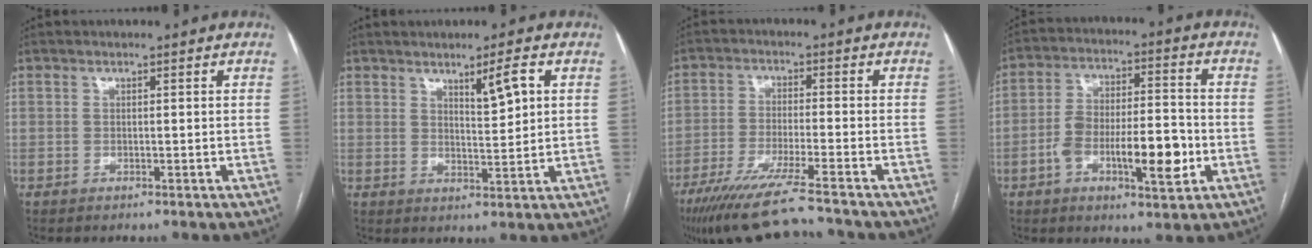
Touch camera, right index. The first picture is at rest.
{"total": 4.4, "force": [2.1, 0.5, 3.9], "torque": [-0.064, -0.007, 0.038]}
{"total": 14.3, "force": [-11.9, 0.2, 7.8], "torque": [-0.133, -0.040, -0.193]}
{"total": 12.5, "force": [-3.8, 3.7, 11.3], "torque": [-0.192, 0.016, -0.059]}